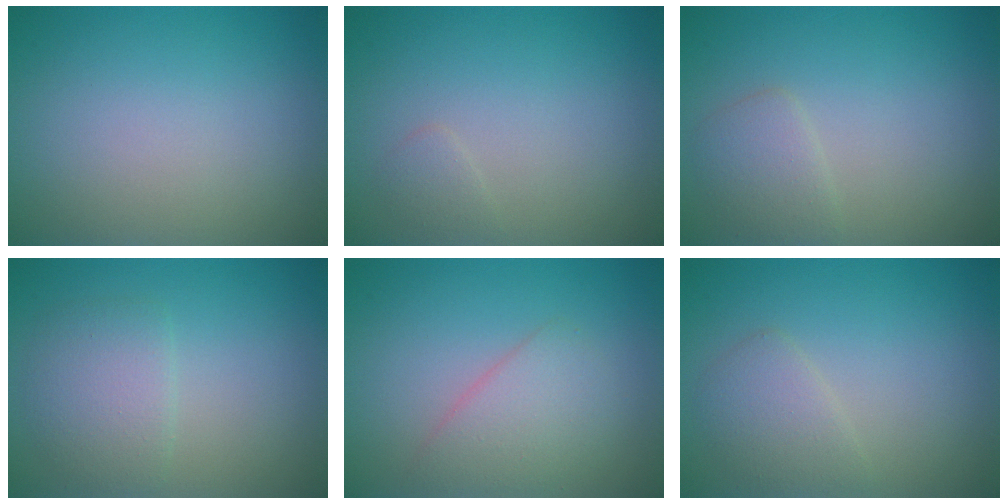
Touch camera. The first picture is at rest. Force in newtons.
{"total": 0.8, "press": 0.8, "slide": 0.0}
{"total": 1.9, "press": 1.9, "slide": 0.0}
{"total": 2.9, "press": 2.9, "slide": 0.1}
{"total": 2.8, "press": 2.7, "slide": 0.2}
{"total": 2.1, "press": 2.1, "slide": 0.1}